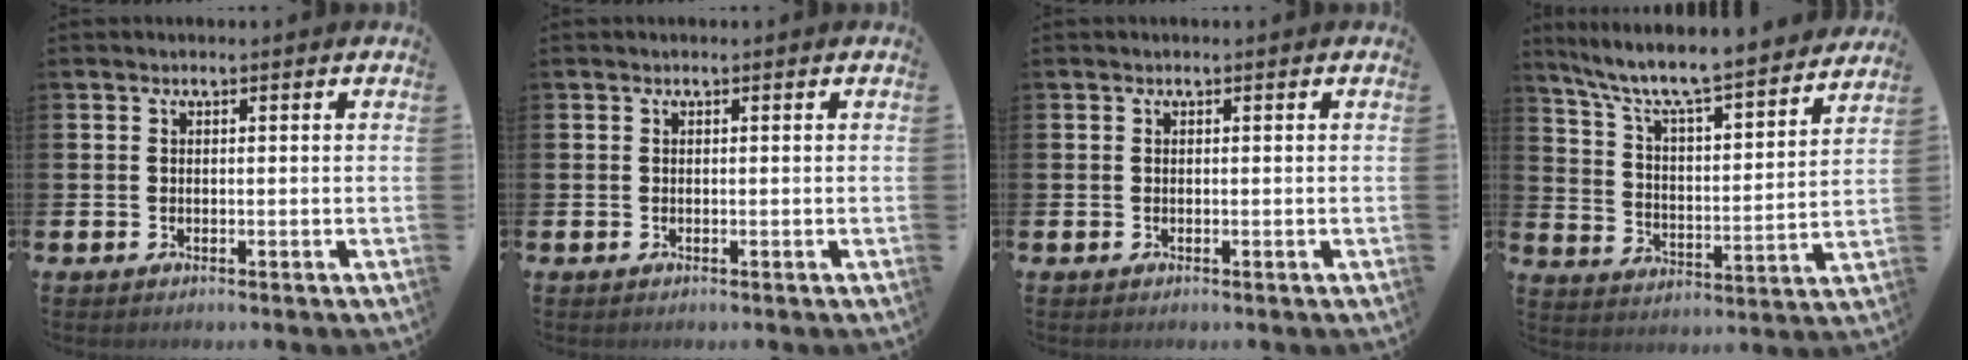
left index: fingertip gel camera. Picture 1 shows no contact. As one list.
[{"total": 0.0}, {"total": 0.0}, {"total": 8.6, "force": [7.8, 0.9, 3.5], "torque": [-0.097, -0.062, 0.127]}]